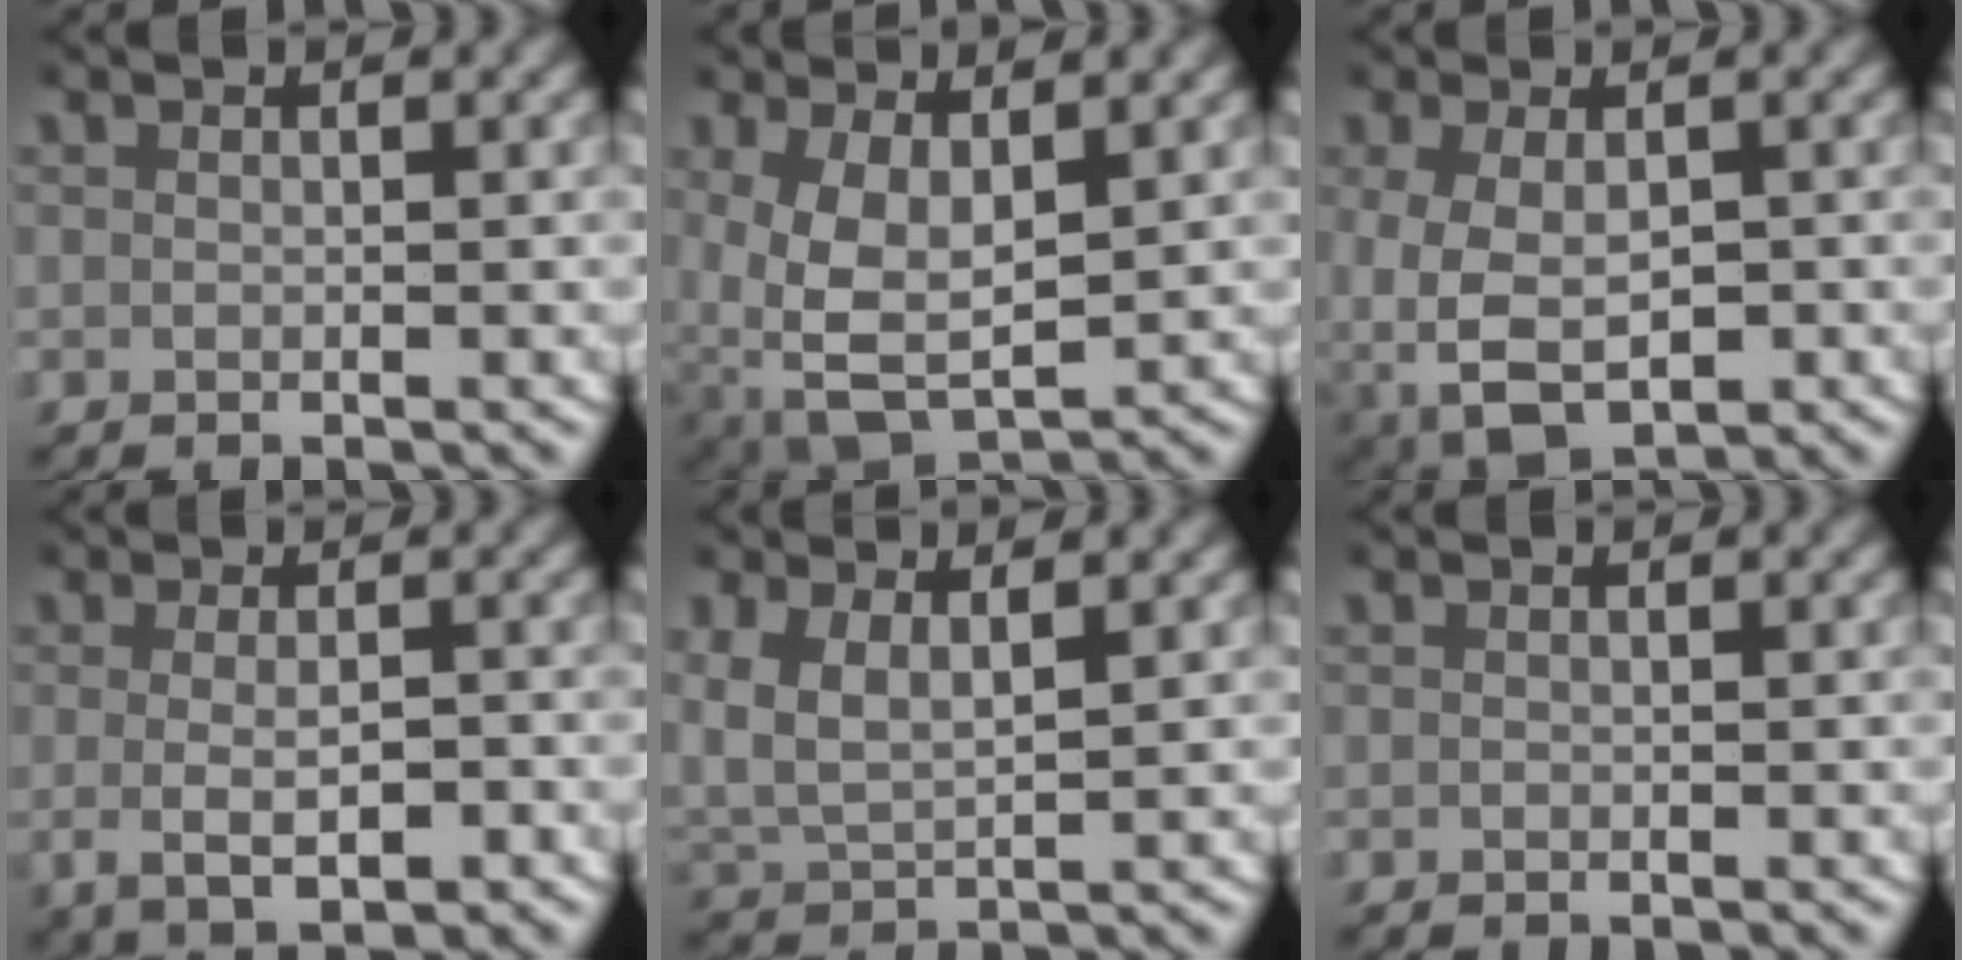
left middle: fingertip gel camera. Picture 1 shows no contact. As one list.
[{"total": 6.1, "force": [-0.6, 4.1, 4.5], "torque": [-0.112, -0.046, 0.013]}, {"total": 7.3, "force": [-2.1, 5.0, 4.9], "torque": [-0.125, -0.036, -0.012]}, {"total": 4.1, "force": [-1.1, 1.7, 3.6], "torque": [-0.069, -0.008, -0.008]}, {"total": 4.1, "force": [1.3, 3.0, 2.5], "torque": [-0.078, -0.009, 0.029]}, {"total": 0.0}]